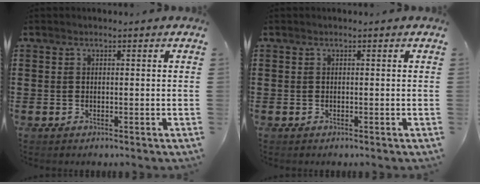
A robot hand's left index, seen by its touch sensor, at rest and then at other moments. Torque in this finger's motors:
{"motor_torque": [-0.02, -0.02, 0.00, 0.00]}